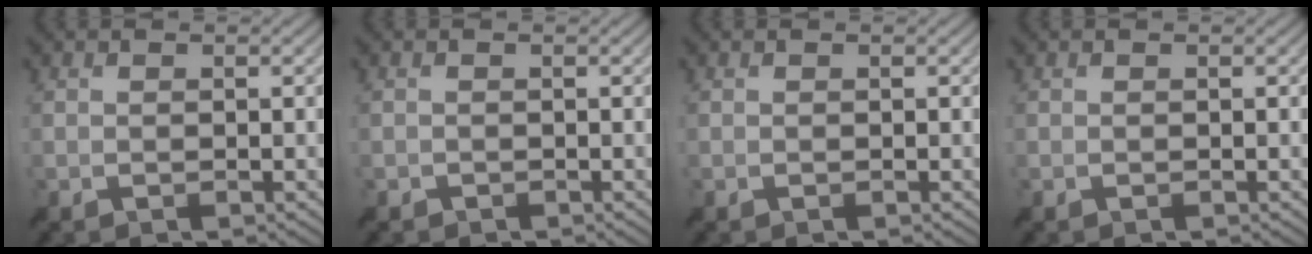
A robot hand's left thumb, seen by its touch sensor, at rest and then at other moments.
{"total": 0.7, "force": [-0.4, 0.5, -0.1], "torque": [0.004, -0.003, -0.011]}
{"total": 0.0}
{"total": 0.0}